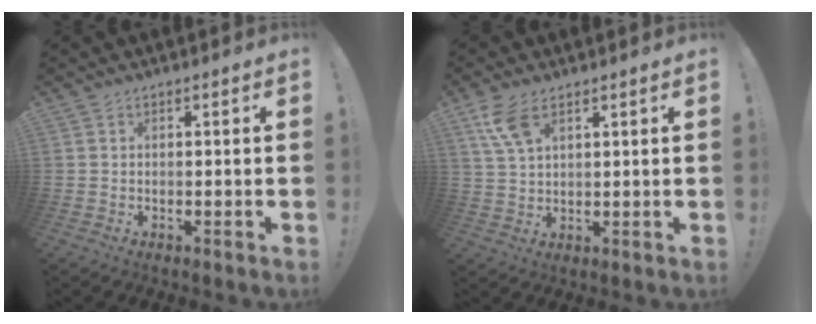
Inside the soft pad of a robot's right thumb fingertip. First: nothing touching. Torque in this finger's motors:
{"motor_torque": [-0.42, 0.42, 0.10, 0.05, 0.00]}